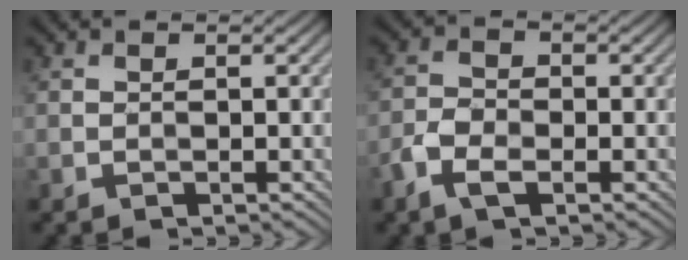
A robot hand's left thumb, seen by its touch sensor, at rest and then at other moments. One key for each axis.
{"total": 3.9, "fx": -2.2, "fy": 2.0, "fz": 2.6, "tx": -0.057, "ty": -0.001, "tz": -0.053}